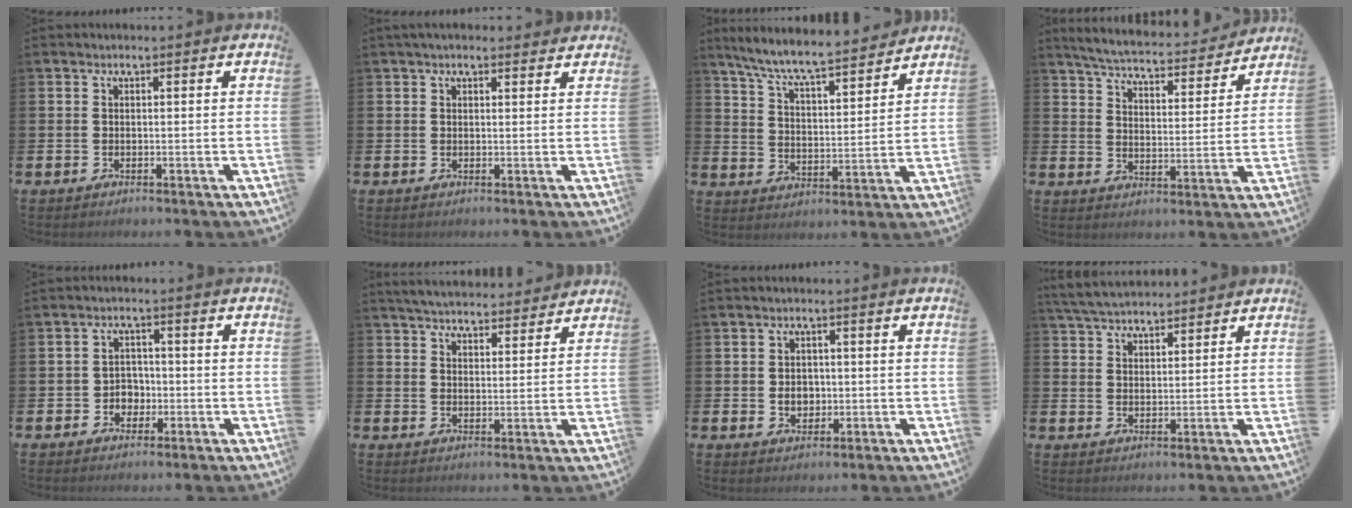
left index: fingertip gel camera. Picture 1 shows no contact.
{"total": 1.9, "force": [1.7, 0.6, 0.6], "torque": [-0.015, 0.003, 0.031]}
{"total": 7.8, "force": [7.4, 0.4, 2.6], "torque": [-0.086, -0.051, 0.128]}
{"total": 5.6, "force": [5.4, 0.6, 1.3], "torque": [-0.052, -0.040, 0.091]}
{"total": 3.0, "force": [-1.0, 2.6, 1.1], "torque": [-0.013, 0.002, -0.029]}
{"total": 4.9, "force": [4.8, 0.7, 0.4], "torque": [-0.020, -0.027, 0.085]}
{"total": 2.7, "force": [-0.2, 2.3, 1.4], "torque": [-0.011, -0.002, -0.011]}
{"total": 4.6, "force": [4.6, 0.7, 0.6], "torque": [-0.030, -0.018, 0.084]}